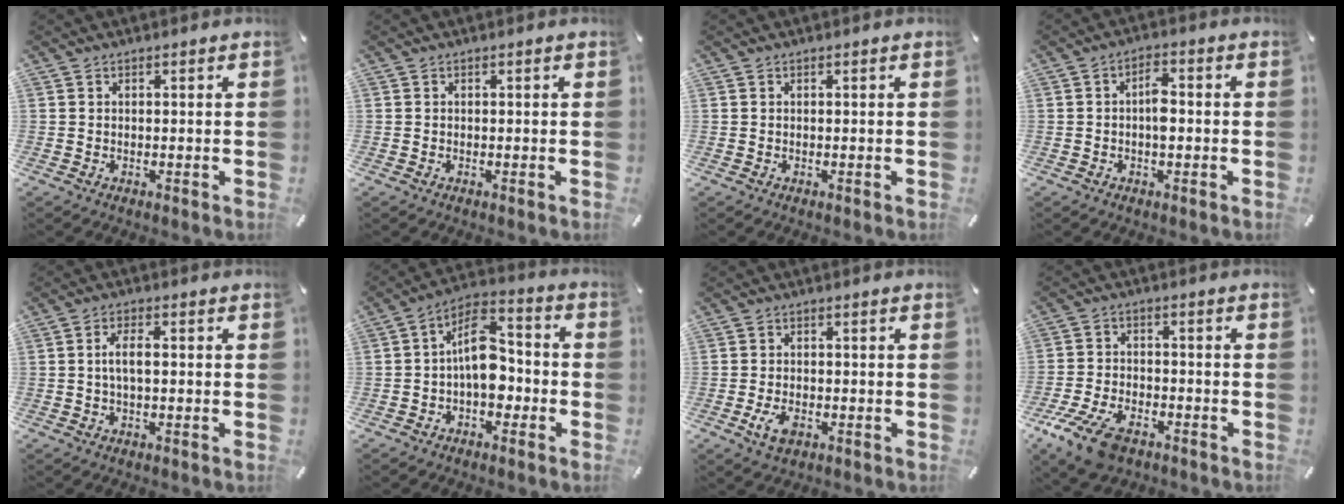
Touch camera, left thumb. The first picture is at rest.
{"total": 0.0}
{"total": 0.0}
{"total": 4.4, "force": [-0.4, 2.2, 3.8], "torque": [-0.063, 0.006, -0.009]}
{"total": 4.6, "force": [-0.2, 1.9, 4.2], "torque": [-0.084, 0.007, -0.008]}
{"total": 11.7, "force": [-1.7, 7.5, 8.8], "torque": [-0.154, 0.008, -0.029]}
{"total": 4.3, "force": [-1.8, 2.6, 2.8], "torque": [-0.067, 0.003, -0.035]}
{"total": 10.7, "force": [-6.7, 5.6, 6.2], "torque": [-0.136, 0.027, -0.126]}